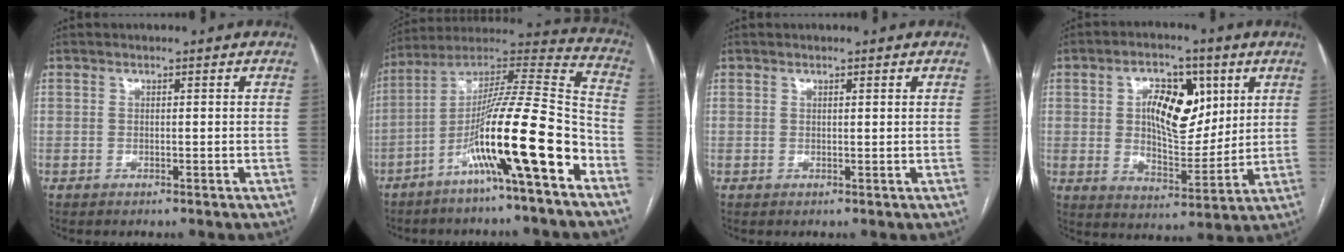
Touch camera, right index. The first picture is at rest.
{"total": 18.8, "force": [-8.5, 0.3, 16.8], "torque": [-0.290, 0.001, -0.151]}
{"total": 0.5, "force": [0.4, 0.0, 0.4], "torque": [-0.008, 0.001, 0.006]}
{"total": 12.3, "force": [3.8, 6.5, 9.8], "torque": [-0.162, 0.015, 0.069]}